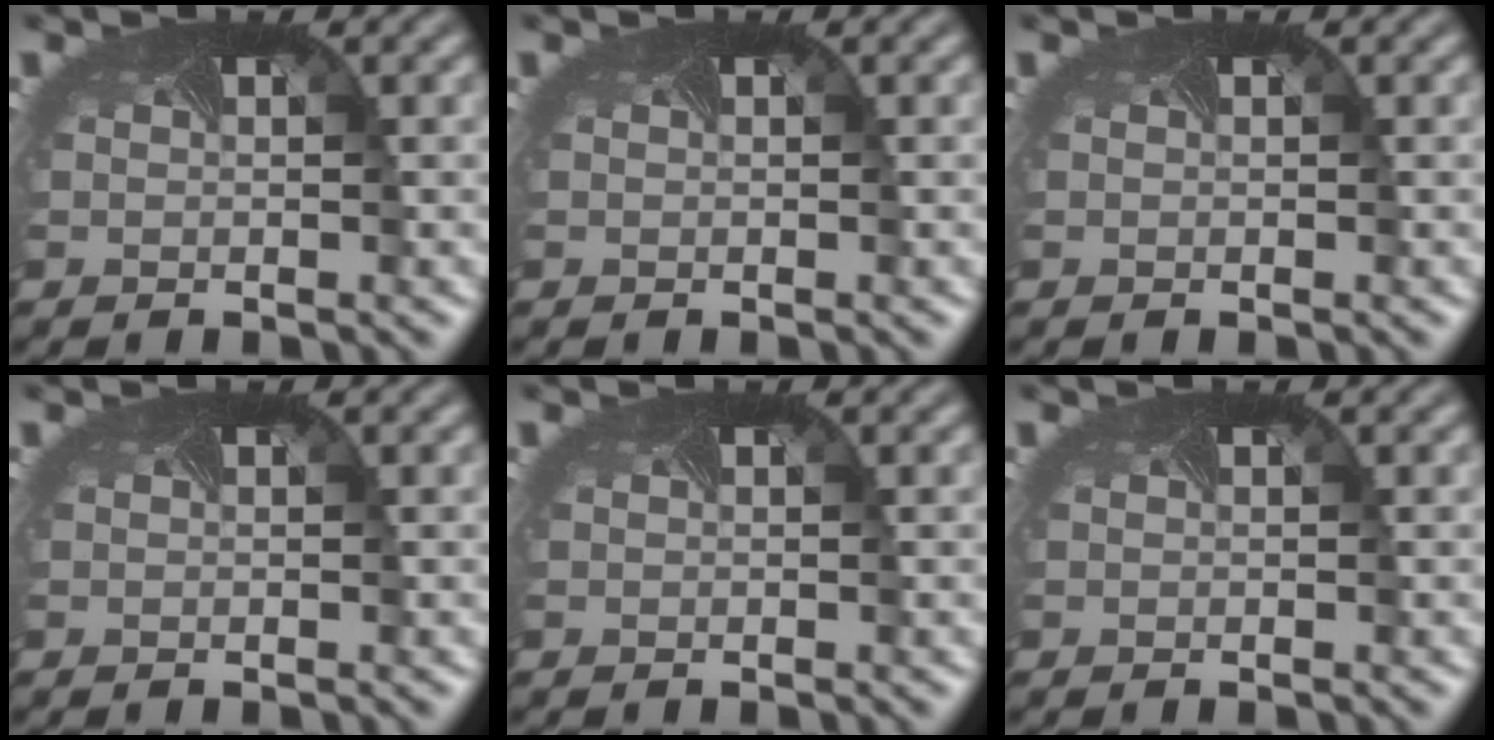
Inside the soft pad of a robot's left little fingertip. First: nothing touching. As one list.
[{"total": 0.0}, {"total": 0.0}, {"total": 0.0}, {"total": 0.0}, {"total": 0.0}]